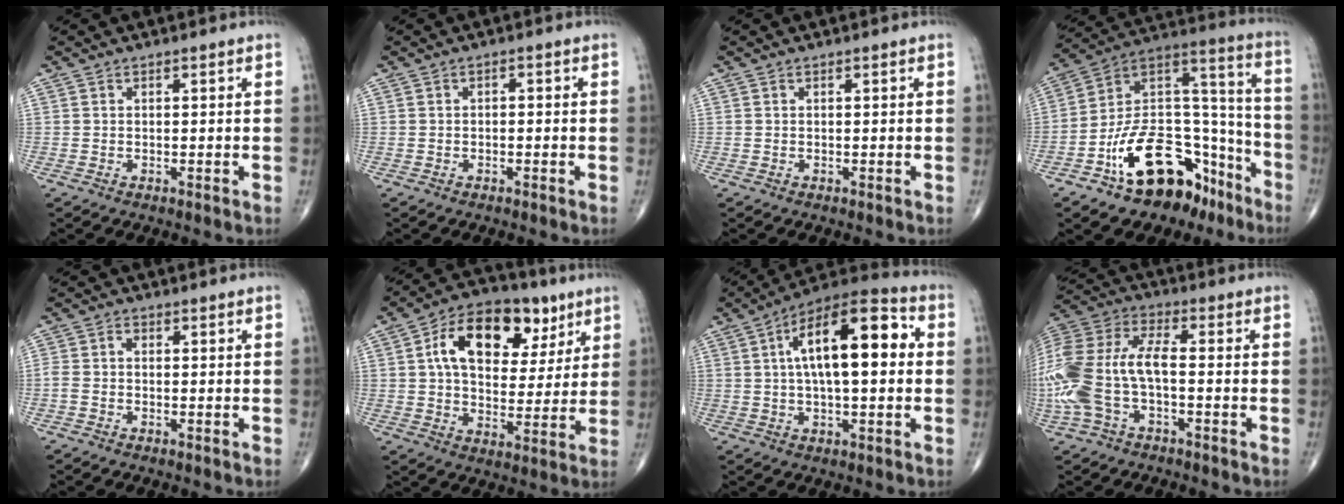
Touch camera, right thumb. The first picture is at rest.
{"total": 0.7, "force": [-0.3, 0.5, 0.4], "torque": [0.001, 0.001, -0.009]}
{"total": 0.0}
{"total": 23.8, "force": [-13.7, 13.0, 14.4], "torque": [-0.189, 0.113, -0.219]}
{"total": 2.2, "force": [-0.4, 1.6, 1.4], "torque": [-0.033, 0.010, -0.012]}
{"total": 18.3, "force": [6.9, 11.2, 12.7], "torque": [-0.166, 0.001, 0.108]}
{"total": 17.8, "force": [2.8, 7.2, 16.0], "torque": [-0.239, 0.026, 0.034]}
{"total": 18.6, "force": [-3.3, 9.3, 15.7], "torque": [-0.372, 0.031, -0.063]}